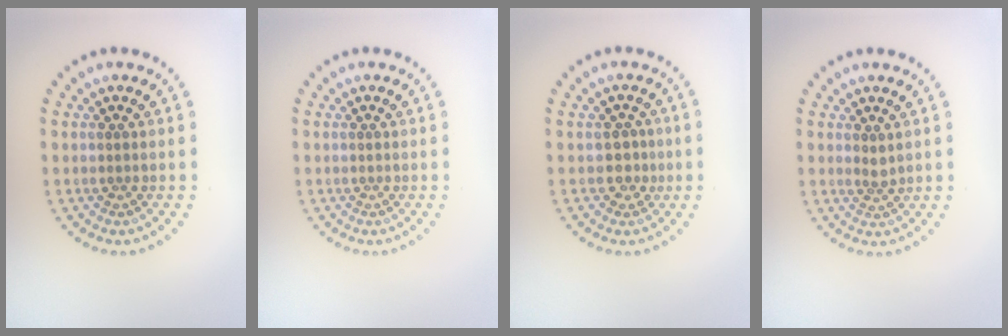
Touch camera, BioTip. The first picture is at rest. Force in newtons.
{"total": 0.0}
{"total": 1.8, "press": 1.4, "slide": 1.1}
{"total": 1.0, "press": 0.7, "slide": 0.7}